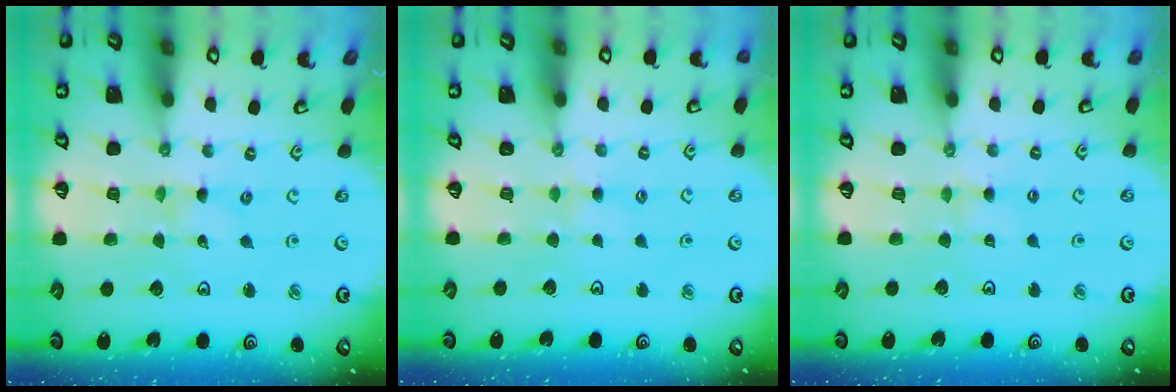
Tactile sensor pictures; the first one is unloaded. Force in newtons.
{"total": 2.6, "press": 2.5, "slide": 0.5}
{"total": 2.3, "press": 2.3, "slide": 0.4}